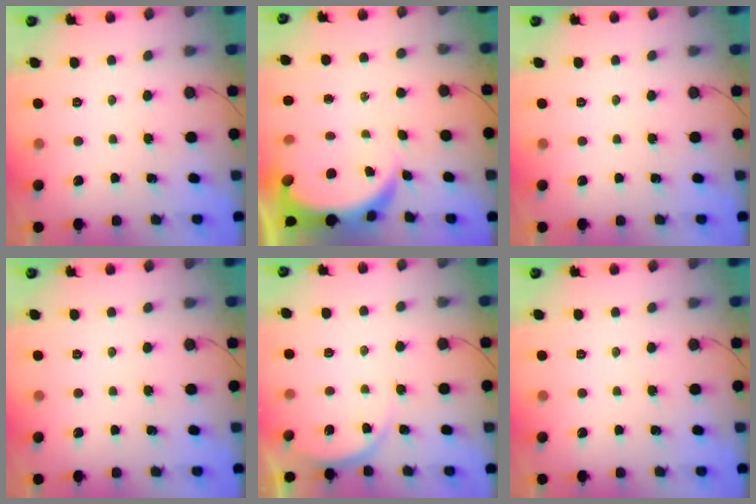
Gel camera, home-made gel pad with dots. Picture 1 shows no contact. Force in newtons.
{"total": 5.4, "press": 5.4, "slide": 0.2}
{"total": 0.0}
{"total": 0.0}
{"total": 4.6, "press": 4.6, "slide": 0.5}
{"total": 0.0}